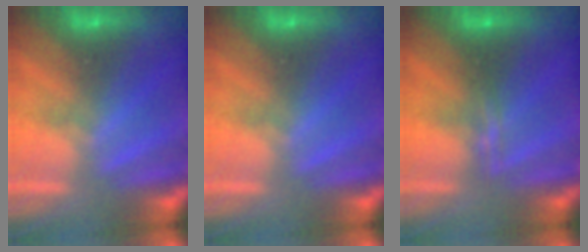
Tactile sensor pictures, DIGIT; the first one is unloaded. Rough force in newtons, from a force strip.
{"total": 0.0}
{"total": 2.2}